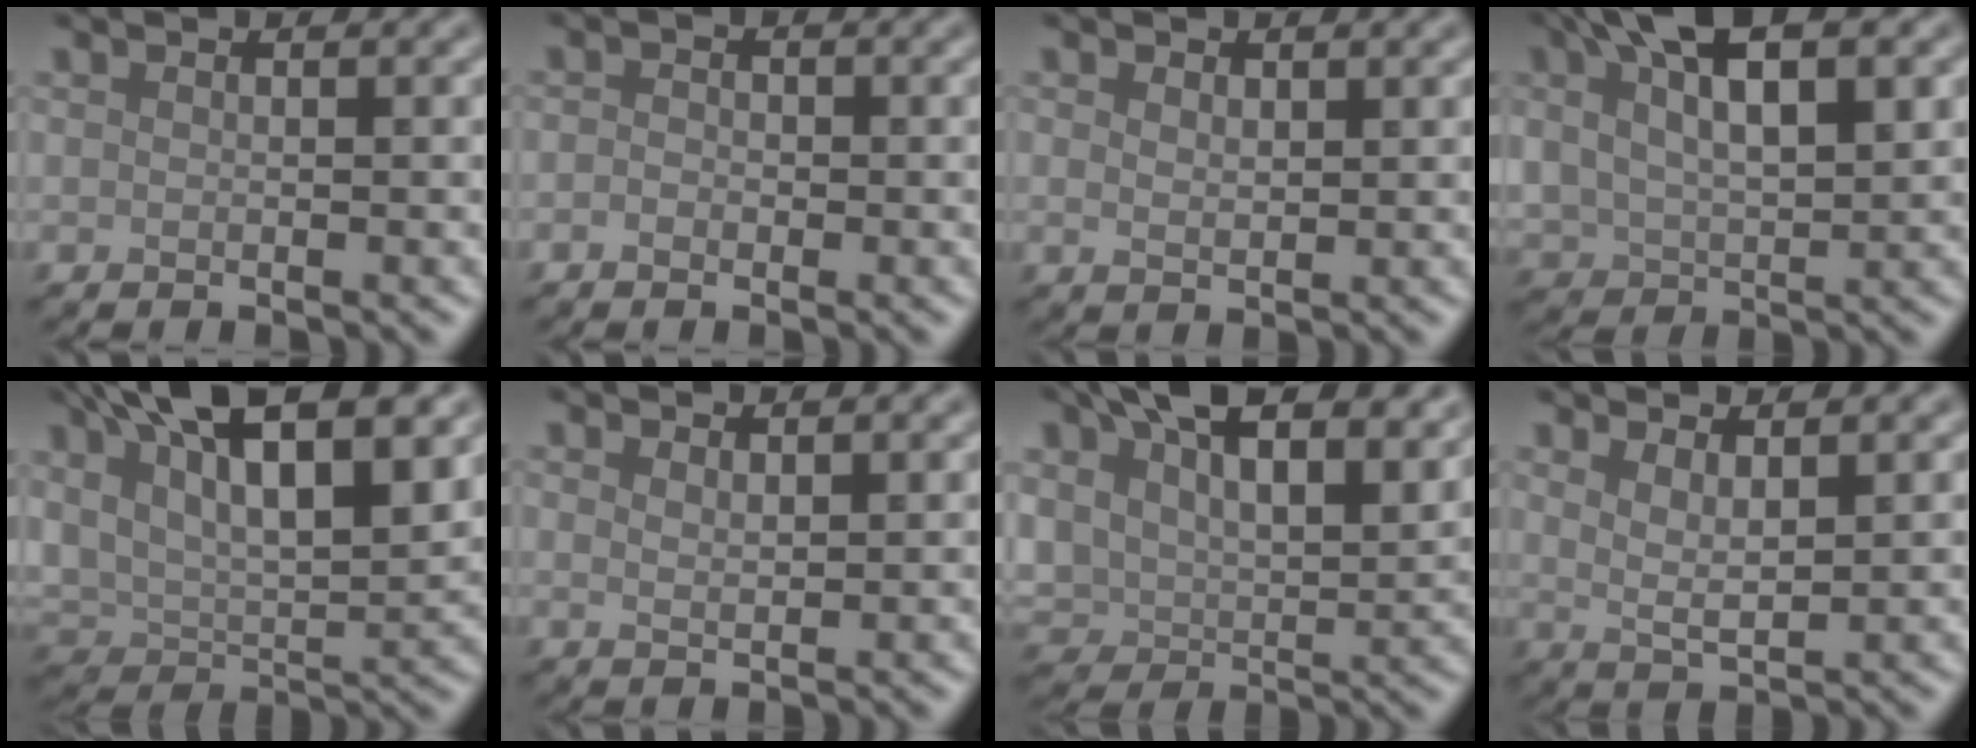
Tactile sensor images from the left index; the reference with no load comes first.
{"total": 1.2, "force": [-0.4, 0.9, 0.7], "torque": [-0.009, -0.001, -0.014]}
{"total": 1.3, "force": [0.7, 0.7, 0.8], "torque": [-0.014, -0.001, 0.015]}
{"total": 9.3, "force": [4.6, 4.2, 6.9], "torque": [-0.123, 0.020, 0.072]}
{"total": 15.0, "force": [7.9, 6.3, 11.0], "torque": [-0.173, 0.029, 0.107]}
{"total": 1.2, "force": [0.9, 0.4, 0.6], "torque": [-0.014, -0.002, 0.018]}
{"total": 13.8, "force": [7.2, 7.6, 9.1], "torque": [-0.164, 0.012, 0.116]}
{"total": 2.4, "force": [1.7, 0.6, 1.6], "torque": [-0.025, -0.008, 0.030]}